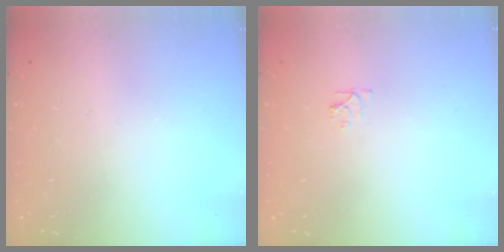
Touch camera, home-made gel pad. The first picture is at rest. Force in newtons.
{"total": 4.6, "press": 4.6, "slide": 0.7}